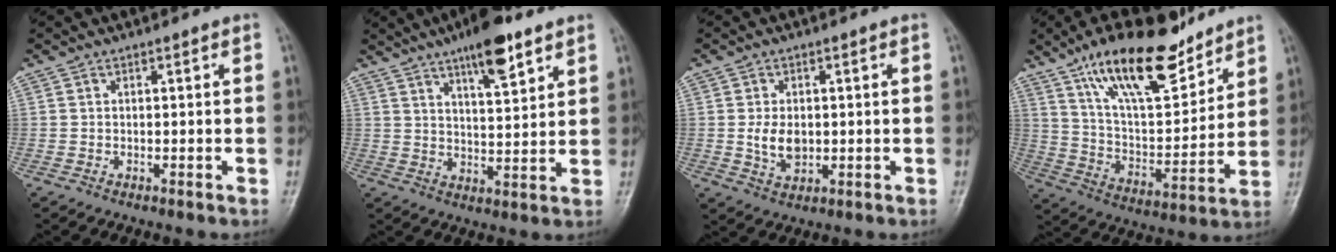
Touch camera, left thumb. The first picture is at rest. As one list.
[{"total": 10.7, "force": [6.7, 2.8, 7.8], "torque": [-0.109, -0.035, 0.107]}, {"total": 5.3, "force": [0.0, 3.5, 3.9], "torque": [-0.063, -0.006, 0.007]}, {"total": 20.9, "force": [14.2, 7.6, 13.2], "torque": [-0.184, -0.067, 0.251]}]